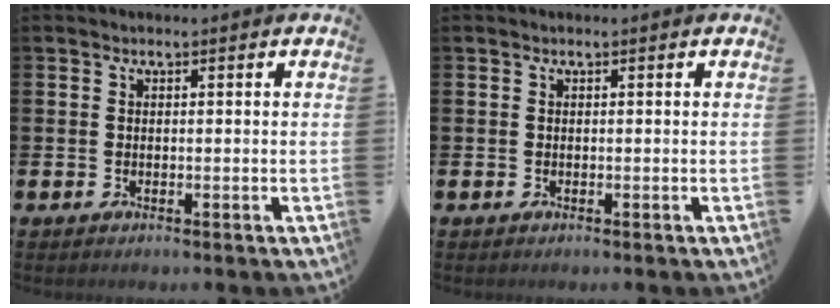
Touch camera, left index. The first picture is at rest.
{"total": 0.0}